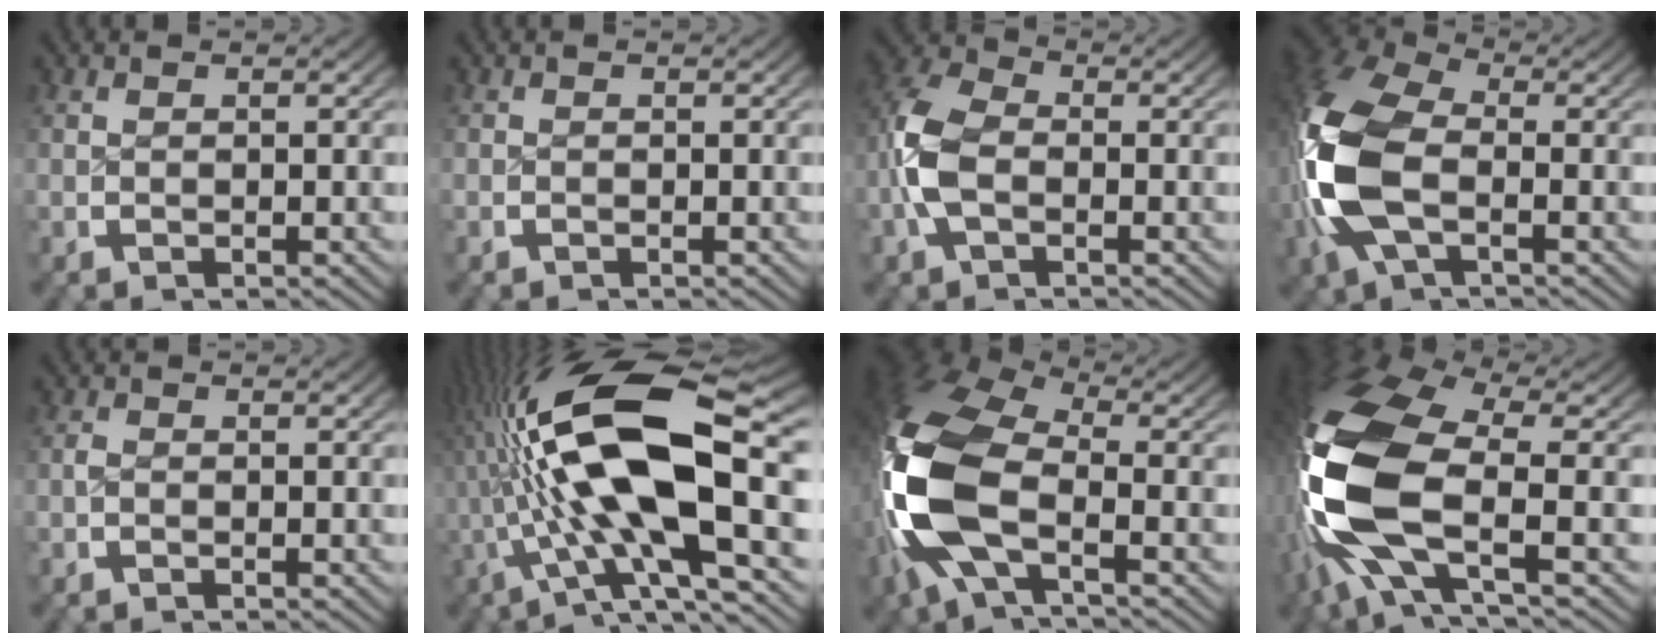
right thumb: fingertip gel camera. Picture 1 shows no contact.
{"total": 0.0}
{"total": 6.2, "force": [-0.8, 4.3, 4.4], "torque": [-0.107, -0.008, -0.018]}
{"total": 12.5, "force": [-0.6, 8.1, 9.4], "torque": [-0.233, -0.009, -0.010]}
{"total": 0.9, "force": [-0.7, 0.2, 0.5], "torque": [-0.008, 0.004, -0.017]}
{"total": 16.6, "force": [0.5, 7.6, 14.7], "torque": [-0.288, -0.004, 0.007]}
{"total": 14.9, "force": [-1.3, 9.2, 11.6], "torque": [-0.282, -0.021, -0.018]}
{"total": 16.0, "force": [-1.3, 8.9, 13.2], "torque": [-0.309, -0.030, -0.009]}